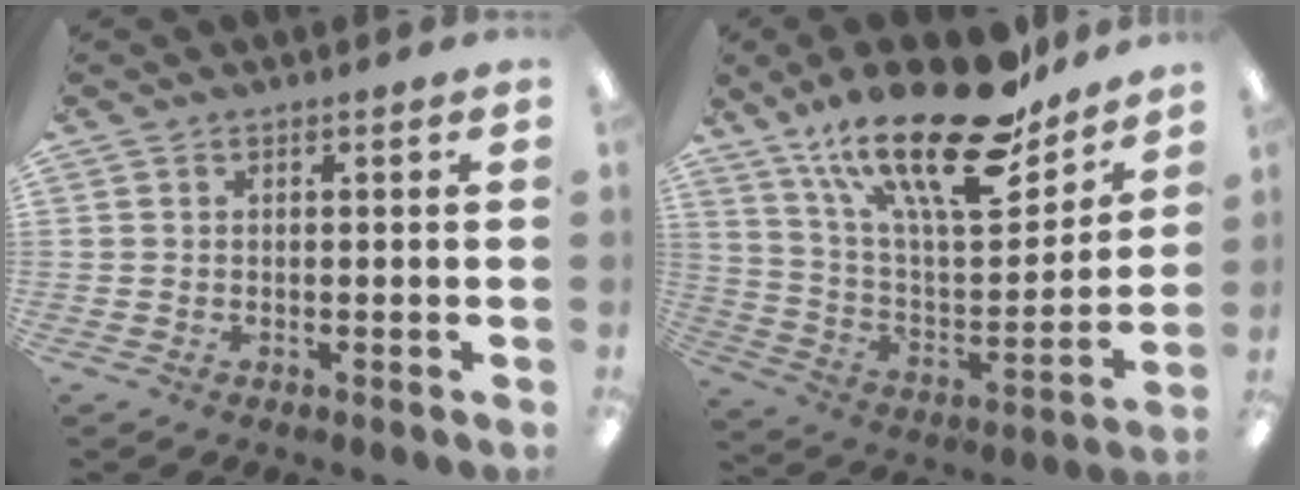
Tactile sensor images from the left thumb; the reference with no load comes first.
{"total": 26.9, "force": [18.6, 9.0, 17.2], "torque": [-0.287, -0.113, 0.314]}